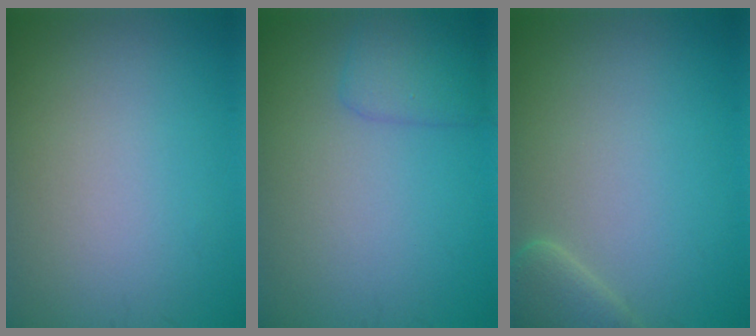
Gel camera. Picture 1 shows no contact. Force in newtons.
{"total": 2.2, "press": 2.2, "slide": 0.2}
{"total": 2.6, "press": 2.6, "slide": 0.2}